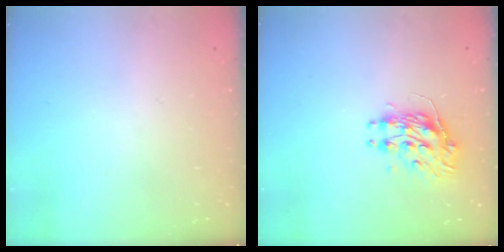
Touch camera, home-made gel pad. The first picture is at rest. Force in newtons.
{"total": 9.5, "press": 9.5, "slide": 0.8}